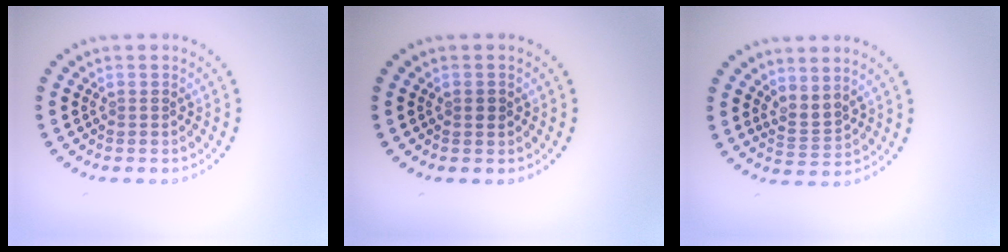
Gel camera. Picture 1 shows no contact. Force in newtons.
{"total": 0.9, "press": 0.9, "slide": 0.0}
{"total": 2.0, "press": 1.5, "slide": 1.3}